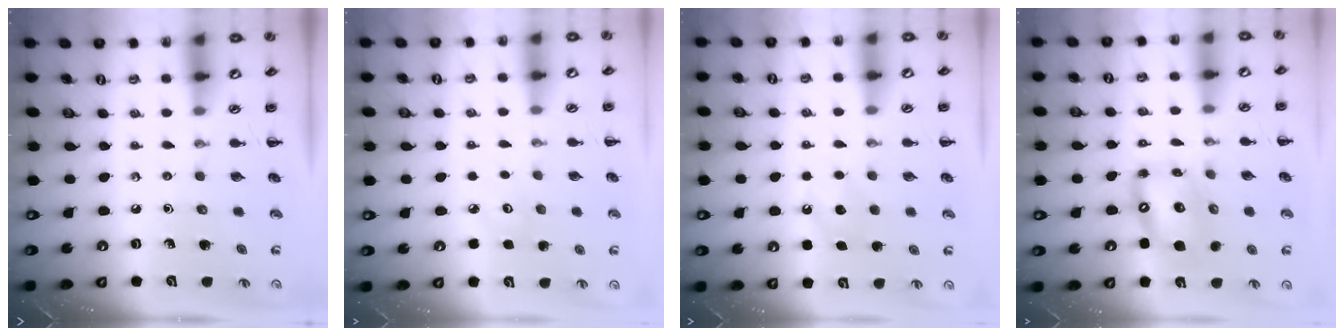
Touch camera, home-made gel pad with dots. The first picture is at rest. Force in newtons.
{"total": 2.6, "press": 2.5, "slide": 0.7}
{"total": 6.5, "press": 6.2, "slide": 2.0}
{"total": 12.6, "press": 12.2, "slide": 3.3}